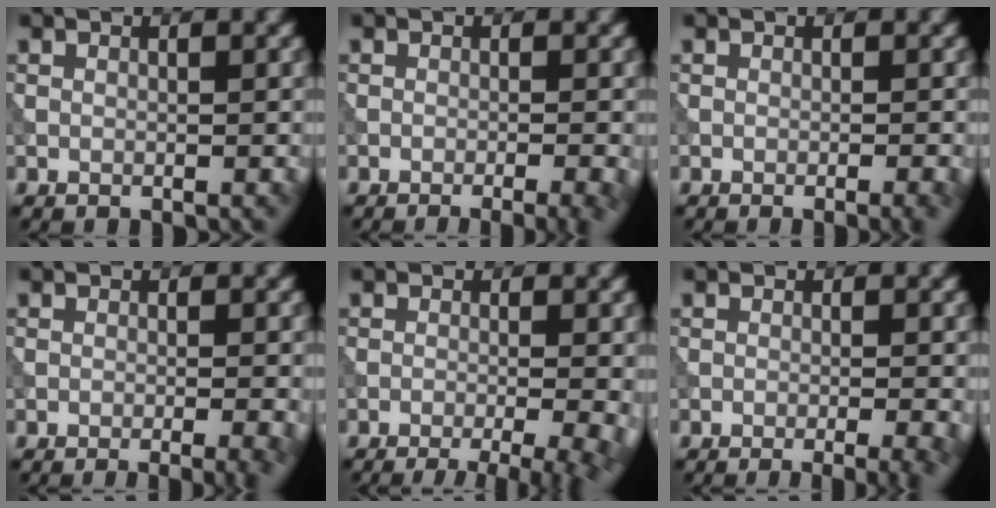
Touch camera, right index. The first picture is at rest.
{"total": 4.8, "force": [-2.7, 1.7, 3.5], "torque": [-0.024, 0.004, -0.025]}
{"total": 2.7, "force": [-1.1, 0.9, 2.3], "torque": [-0.014, 0.009, -0.012]}
{"total": 5.0, "force": [-2.7, 1.9, 3.8], "torque": [-0.026, 0.004, -0.025]}
{"total": 10.1, "force": [-5.4, 4.2, 7.5], "torque": [-0.043, 0.000, -0.055]}
{"total": 6.2, "force": [-3.2, 2.4, 4.7], "torque": [-0.031, 0.001, -0.028]}